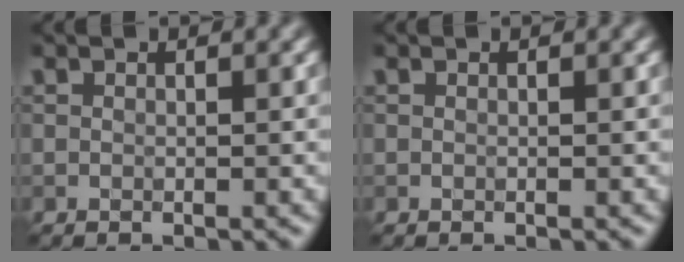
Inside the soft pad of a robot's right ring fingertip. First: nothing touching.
{"total": 0.0}